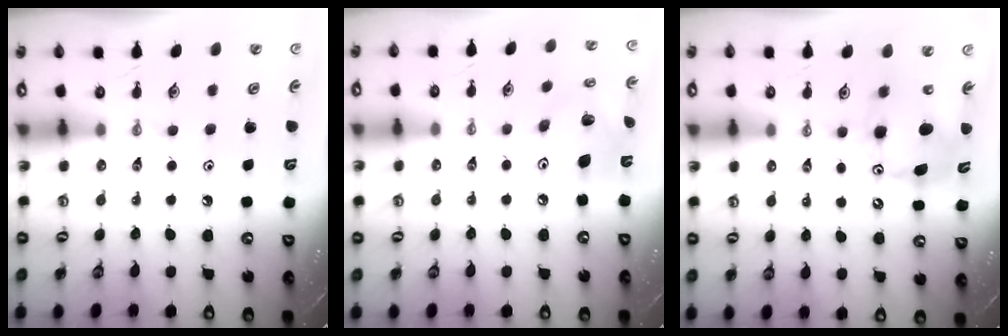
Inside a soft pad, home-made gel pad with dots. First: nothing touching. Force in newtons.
{"total": 12.9, "press": 12.6, "slide": 2.5}
{"total": 9.4, "press": 9.4, "slide": 0.7}